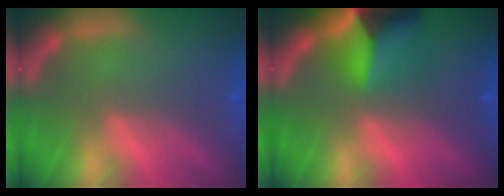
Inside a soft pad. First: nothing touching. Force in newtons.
{"total": 7.9}